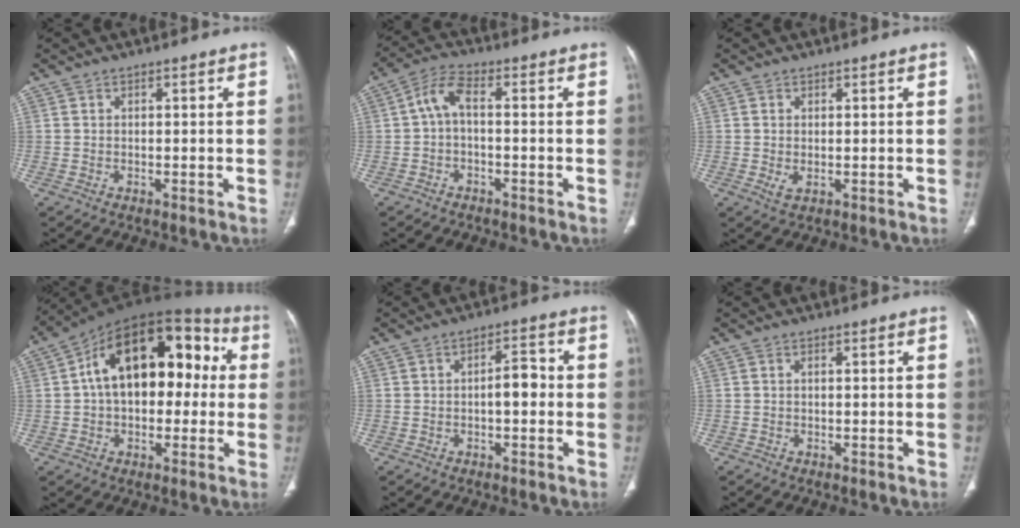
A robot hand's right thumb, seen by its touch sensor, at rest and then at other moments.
{"total": 4.9, "force": [-0.6, 2.0, 4.4], "torque": [-0.092, 0.024, -0.018]}
{"total": 1.9, "force": [-0.1, 1.1, 1.6], "torque": [-0.035, -0.006, 0.004]}
{"total": 20.9, "force": [2.6, 12.6, 16.5], "torque": [-0.222, 0.051, 0.030]}
{"total": 4.5, "force": [-0.5, 2.1, 3.9], "torque": [-0.049, 0.015, -0.013]}
{"total": 0.0}